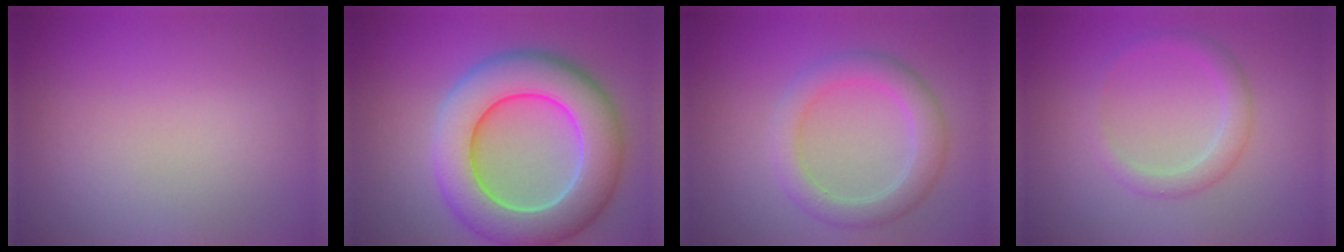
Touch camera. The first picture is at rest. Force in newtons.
{"total": 10.6, "press": 10.6, "slide": 0.6}
{"total": 3.8, "press": 3.8, "slide": 0.2}
{"total": 2.1, "press": 2.1, "slide": 0.1}